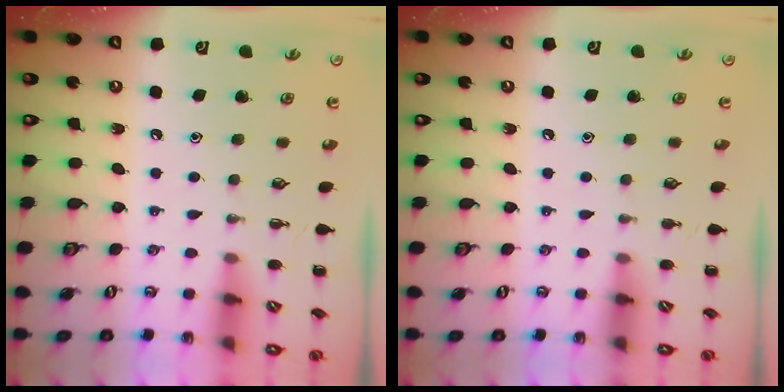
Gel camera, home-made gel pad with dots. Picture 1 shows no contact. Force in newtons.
{"total": 0.0}